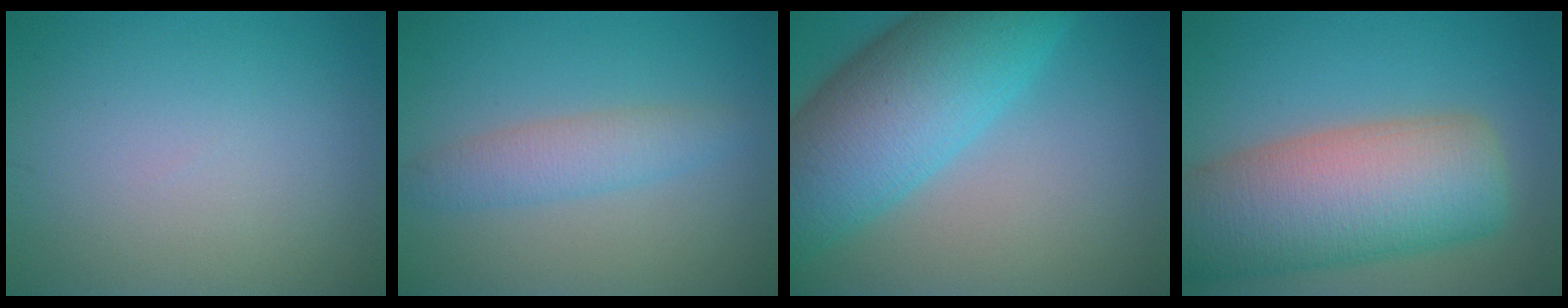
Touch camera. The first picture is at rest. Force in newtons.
{"total": 3.0, "press": 3.0, "slide": 0.1}
{"total": 11.5, "press": 11.5, "slide": 0.3}
{"total": 12.7, "press": 12.7, "slide": 1.0}